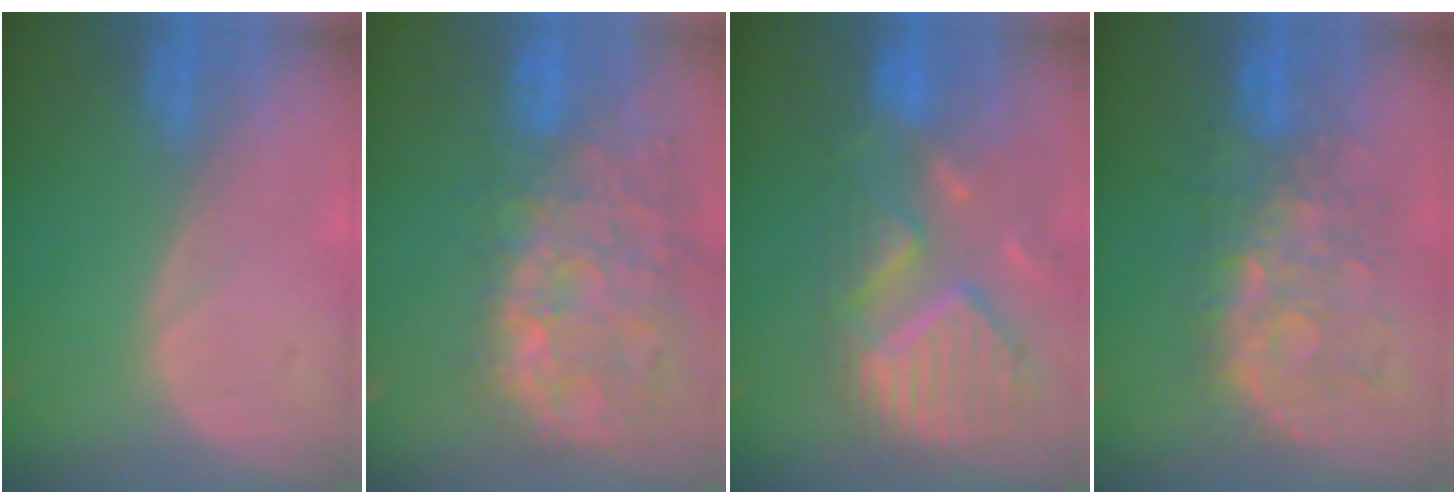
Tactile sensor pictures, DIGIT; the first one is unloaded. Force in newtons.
{"total": 14.6, "press": 11.8, "slide": 8.7}
{"total": 12.1, "press": 10.4, "slide": 6.2}
{"total": 8.6, "press": 8.3, "slide": 2.1}